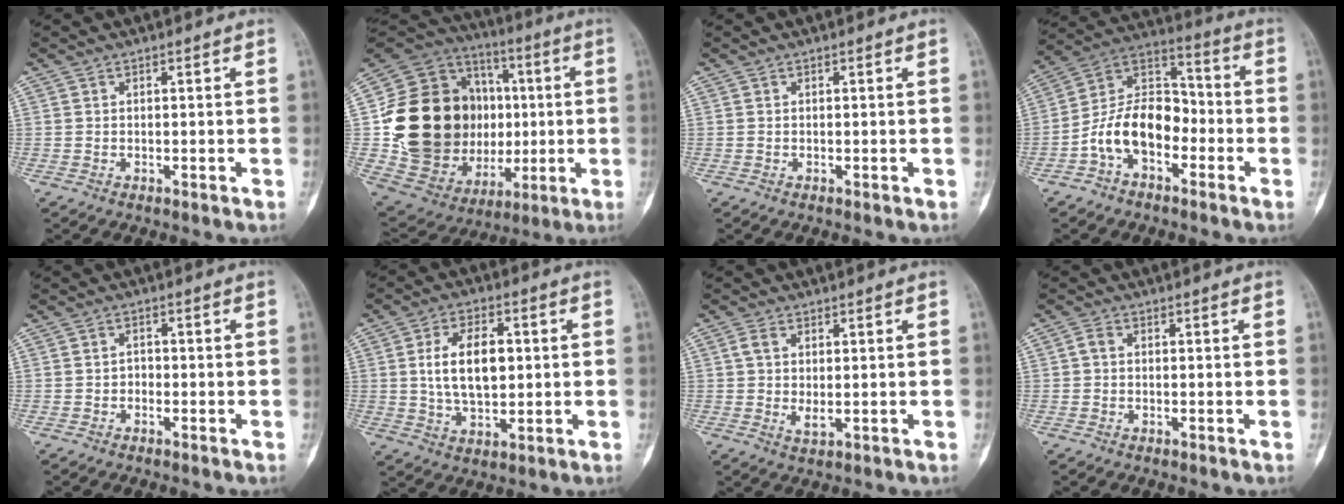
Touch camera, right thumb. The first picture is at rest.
{"total": 31.8, "force": [0.4, 23.0, 21.8], "torque": [-0.366, 0.027, 0.028]}
{"total": 0.0}
{"total": 13.1, "force": [-4.7, 8.4, 8.9], "torque": [-0.141, 0.064, -0.095]}
{"total": 1.3, "force": [-0.5, 1.1, 0.5], "torque": [0.001, 0.005, -0.014]}
{"total": 11.3, "force": [1.5, 6.4, 9.2], "torque": [-0.150, 0.001, 0.030]}
{"total": 3.9, "force": [0.7, 2.1, 3.2], "torque": [-0.066, -0.004, 0.015]}
{"total": 1.4, "force": [0.1, 1.1, 0.8], "torque": [-0.014, 0.004, -0.002]}